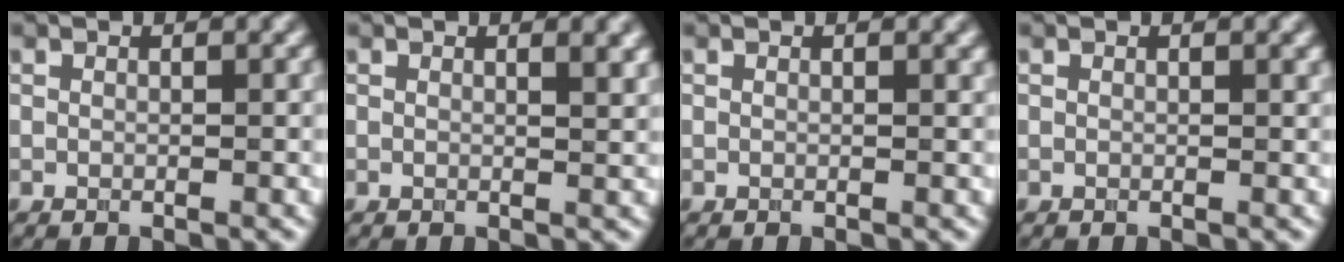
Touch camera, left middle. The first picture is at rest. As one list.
[{"total": 2.2, "force": [1.1, 0.8, 1.7], "torque": [-0.010, 0.002, 0.013]}, {"total": 0.6, "force": [0.3, 0.1, 0.5], "torque": [-0.004, 0.003, 0.004]}, {"total": 0.5, "force": [0.3, 0.1, 0.5], "torque": [-0.004, 0.002, 0.003]}]